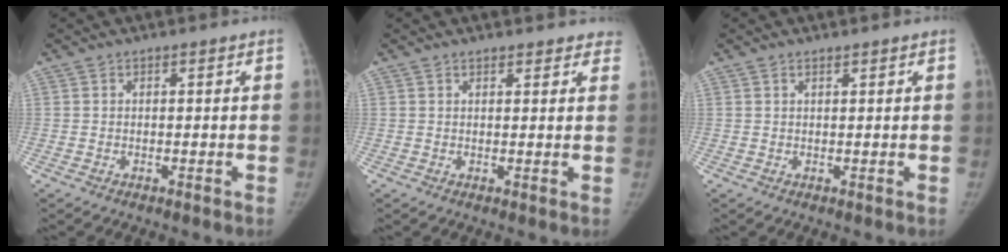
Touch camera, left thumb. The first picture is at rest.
{"total": 4.5, "force": [4.0, 1.9, 0.9], "torque": [0.028, -0.011, 0.034]}
{"total": 0.7, "force": [0.6, 0.2, 0.3], "torque": [-0.009, -0.003, 0.012]}